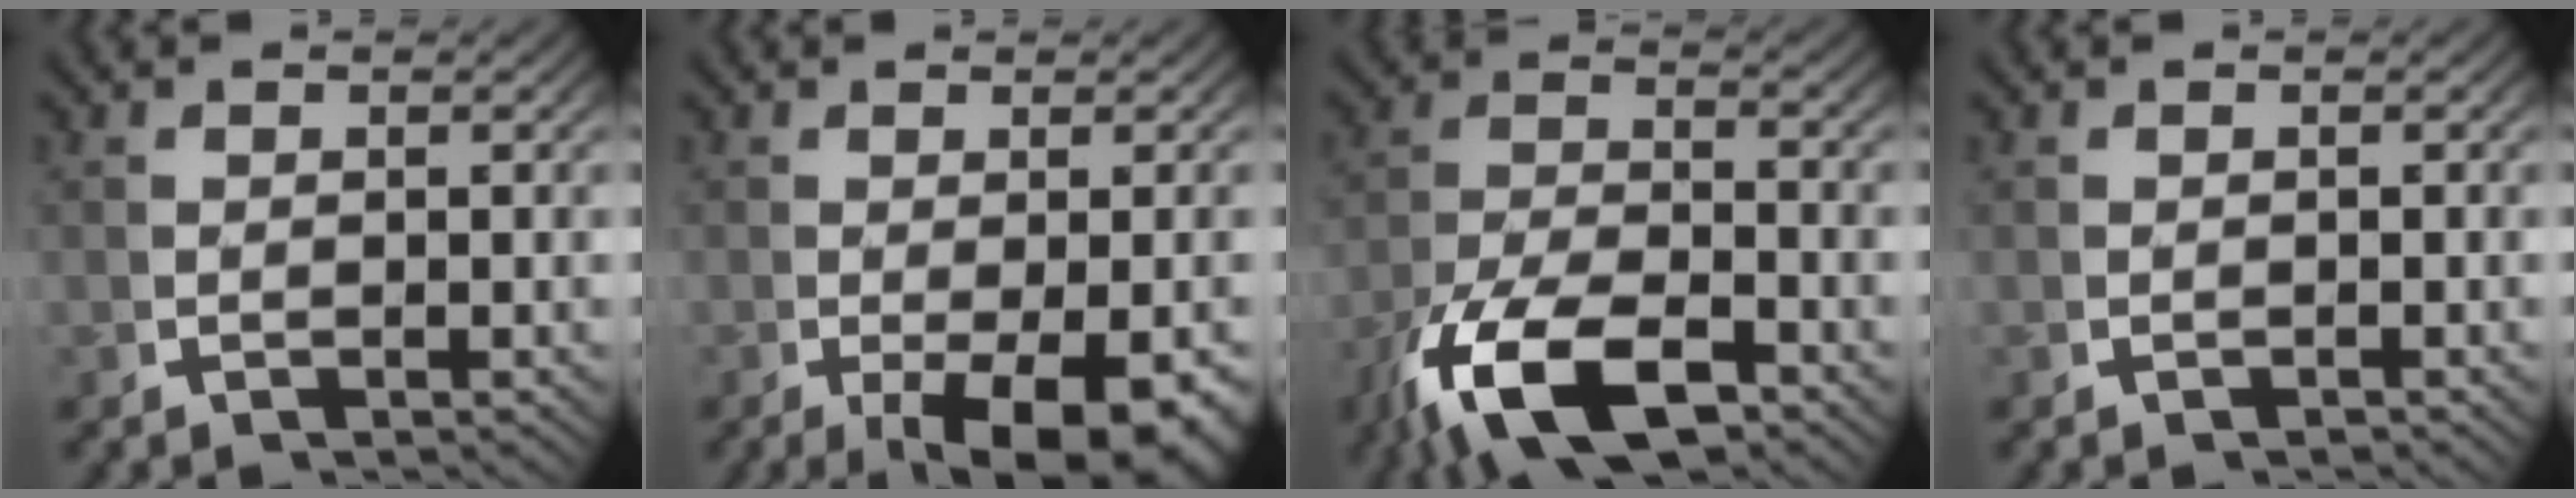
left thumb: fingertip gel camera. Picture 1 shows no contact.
{"total": 6.5, "force": [-2.4, 2.9, 5.3], "torque": [-0.088, -0.036, -0.019]}
{"total": 9.9, "force": [-4.2, 5.2, 7.3], "torque": [-0.154, -0.038, -0.052]}
{"total": 0.8, "force": [-0.7, 0.2, 0.1], "torque": [-0.001, -0.002, -0.009]}